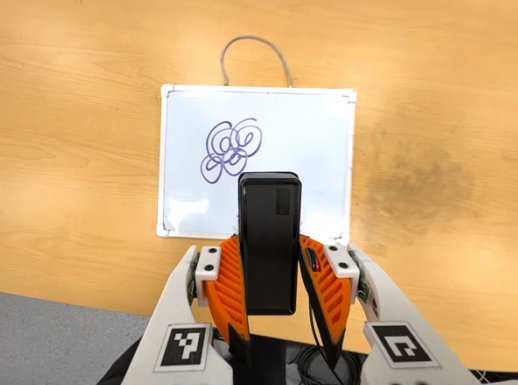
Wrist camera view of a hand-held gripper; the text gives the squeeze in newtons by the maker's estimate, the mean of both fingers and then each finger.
{"total": 3.7, "left": 2.2, "right": 5.1}